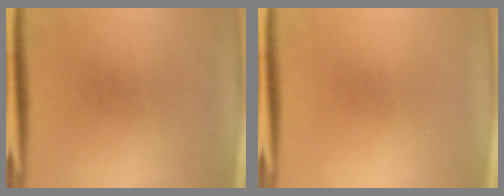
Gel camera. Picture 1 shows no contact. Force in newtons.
{"total": 0.0}